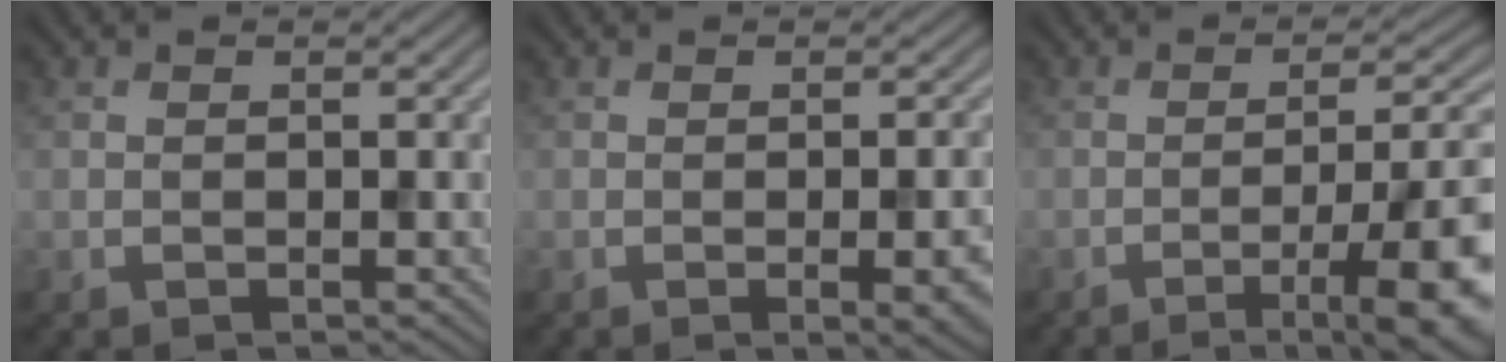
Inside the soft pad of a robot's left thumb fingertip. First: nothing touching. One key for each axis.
{"total": 5.1, "fx": -1.4, "fy": 1.4, "fz": 4.7, "tx": -0.059, "ty": -0.006, "tz": -0.011}
{"total": 10.5, "fx": -4.3, "fy": 2.3, "fz": 9.4, "tx": -0.130, "ty": 0.000, "tz": -0.062}